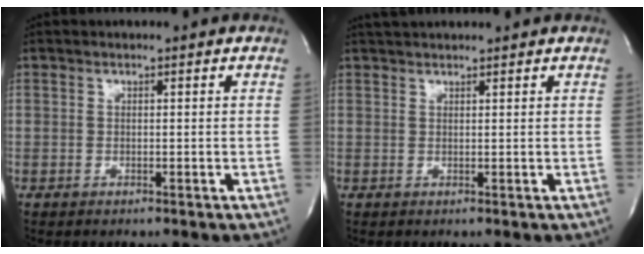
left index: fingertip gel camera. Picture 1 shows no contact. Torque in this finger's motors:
{"motor_torque": [-0.17, -0.01, 0.05, 0.04]}